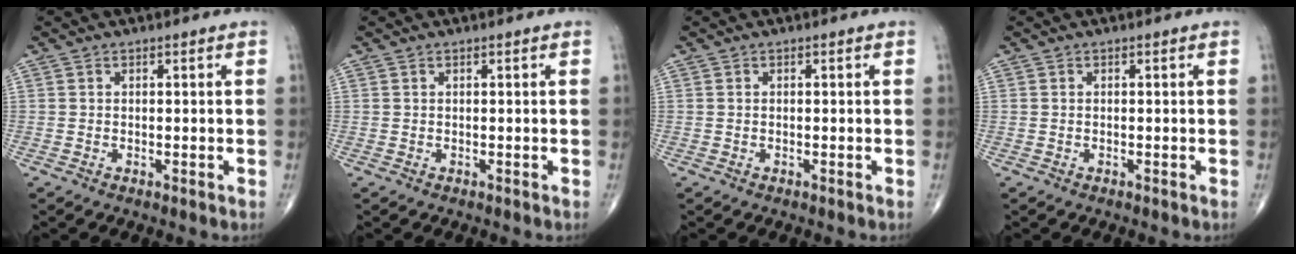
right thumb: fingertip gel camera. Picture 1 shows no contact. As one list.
[{"total": 0.0}, {"total": 0.0}, {"total": 0.0}]